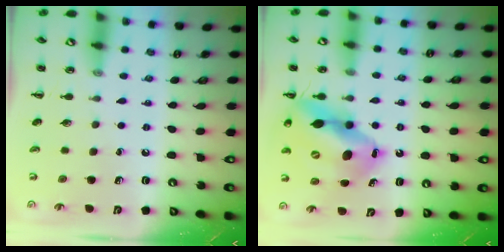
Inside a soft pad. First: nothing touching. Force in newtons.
{"total": 17.5, "press": 16.7, "slide": 5.3}